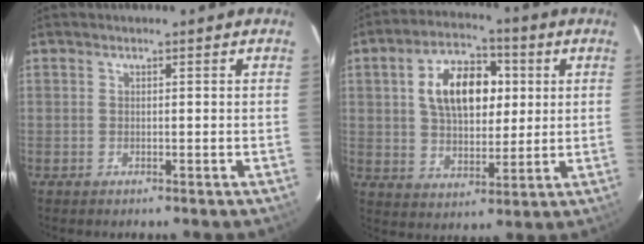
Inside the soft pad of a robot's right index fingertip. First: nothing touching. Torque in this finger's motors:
{"motor_torque": [0.51, 0.12, 0.36, 0.14]}